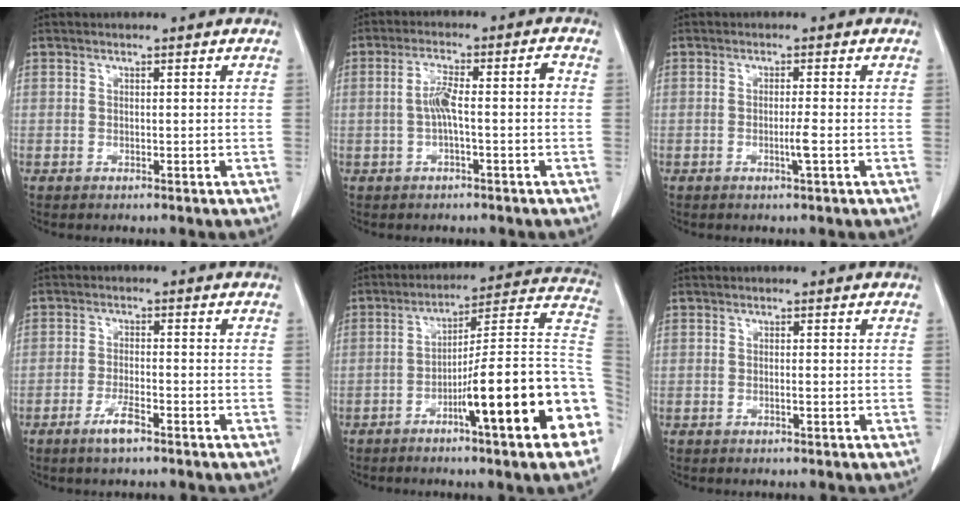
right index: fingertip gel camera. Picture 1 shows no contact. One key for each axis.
{"total": 5.6, "fx": -0.6, "fy": 0.8, "fz": 5.5, "tx": -0.105, "ty": 0.024, "tz": -0.009}
{"total": 3.4, "fx": -1.2, "fy": -0.7, "fz": 3.1, "tx": -0.058, "ty": -0.006, "tz": -0.022}
{"total": 3.7, "fx": -2.5, "fy": 0.6, "fz": 2.7, "tx": -0.053, "ty": -0.002, "tz": -0.046}
{"total": 20.2, "fx": -7.1, "fy": 0.7, "fz": 19.0, "tx": -0.191, "ty": 0.017, "tz": -0.104}
{"total": 0.6, "fx": -0.2, "fy": 0.0, "fz": 0.5, "tx": -0.010, "ty": 0.001, "tz": -0.003}